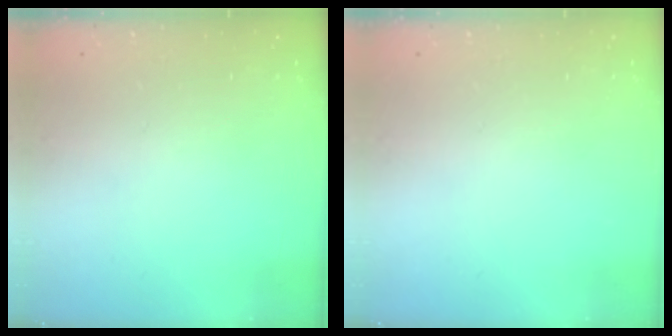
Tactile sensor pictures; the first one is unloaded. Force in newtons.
{"total": 0.0}